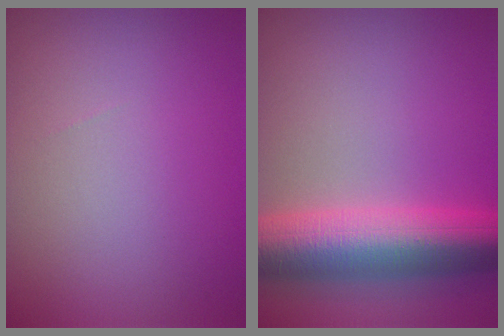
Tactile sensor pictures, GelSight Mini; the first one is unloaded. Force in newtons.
{"total": 9.8, "press": 9.8, "slide": 0.1}